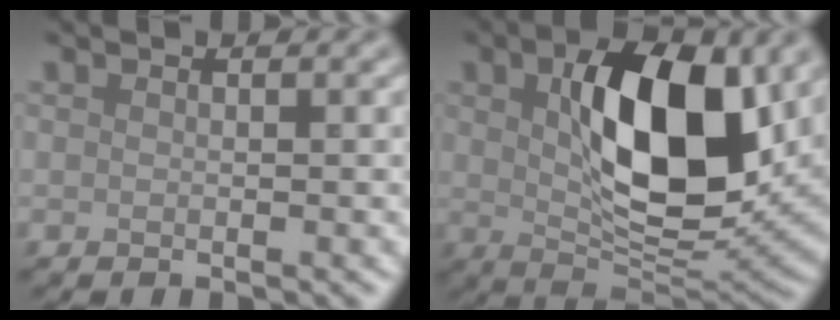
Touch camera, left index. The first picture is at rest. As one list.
[{"total": 11.0, "force": [2.5, 5.2, 9.4], "torque": [-0.150, -0.002, 0.042]}]